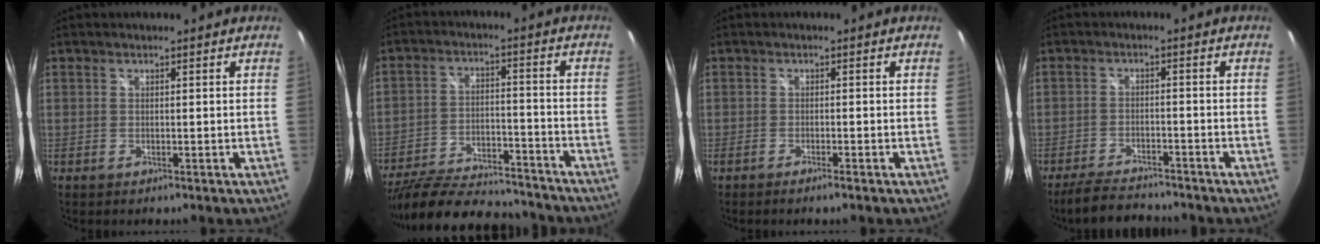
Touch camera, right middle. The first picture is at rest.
{"total": 22.6, "force": [-19.5, 6.3, 9.6], "torque": [-0.189, -0.021, -0.284]}
{"total": 1.9, "force": [-1.5, 0.0, 1.1], "torque": [-0.025, -0.002, -0.028]}
{"total": 8.4, "force": [-7.5, 2.0, 3.1], "torque": [-0.085, -0.009, -0.120]}